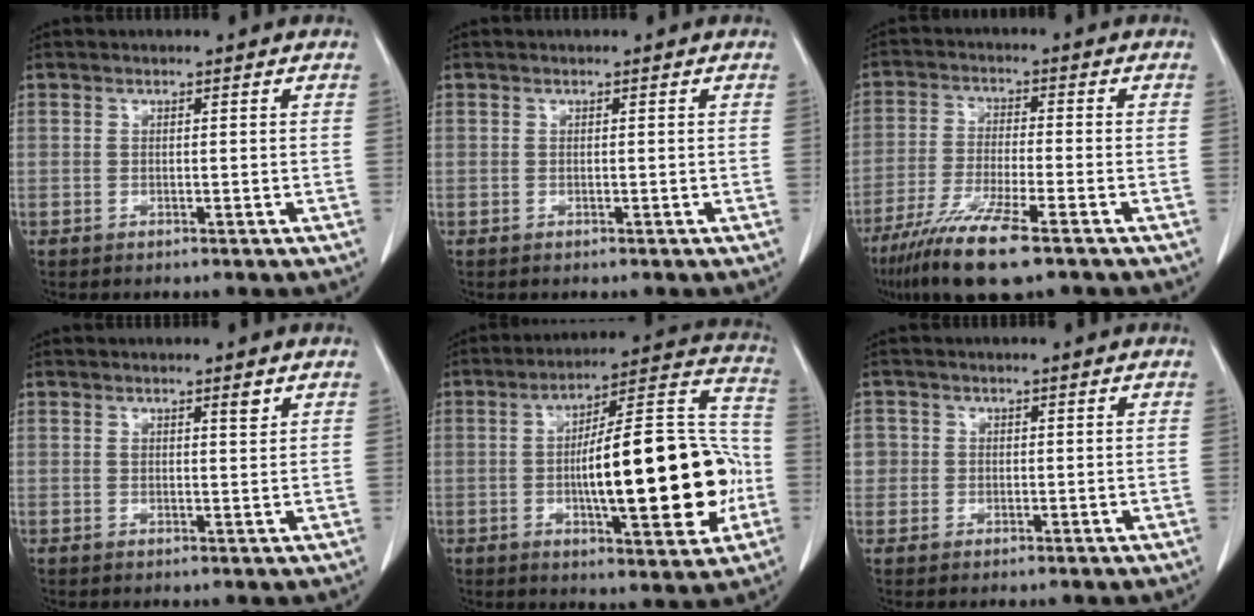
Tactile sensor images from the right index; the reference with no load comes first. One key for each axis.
{"total": 0.0}
{"total": 11.2, "fx": -7.3, "fy": 0.7, "fz": 8.4, "tx": -0.160, "ty": -0.031, "tz": -0.129}
{"total": 1.9, "fx": 1.2, "fy": 0.4, "fz": 1.4, "tx": -0.024, "ty": -0.003, "tz": 0.019}
{"total": 21.7, "fx": -3.3, "fy": 5.0, "fz": 20.9, "tx": -0.294, "ty": 0.029, "tz": -0.043}
{"total": 2.7, "fx": 0.3, "fy": 2.7, "fz": 0.1, "tx": 0.013, "ty": 0.005, "tz": 0.005}